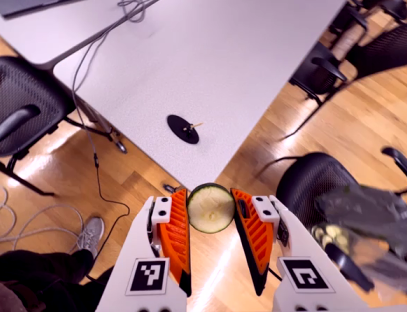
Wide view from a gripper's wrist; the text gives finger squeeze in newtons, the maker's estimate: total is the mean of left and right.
{"total": 9.3, "left": 9.2, "right": 9.5}